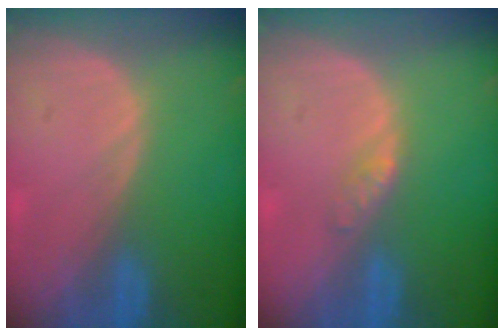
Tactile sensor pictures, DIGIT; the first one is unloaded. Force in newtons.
{"total": 1.7, "press": 1.7, "slide": 0.2}